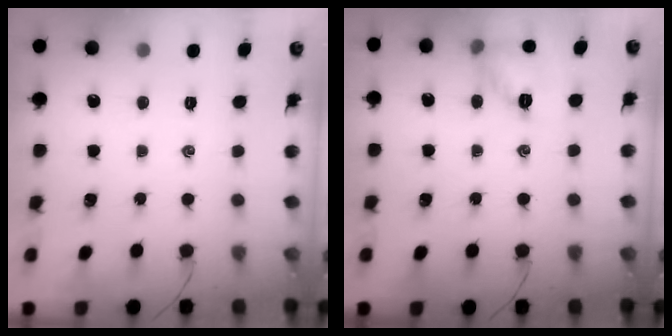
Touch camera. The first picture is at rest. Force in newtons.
{"total": 9.9, "press": 9.8, "slide": 1.6}